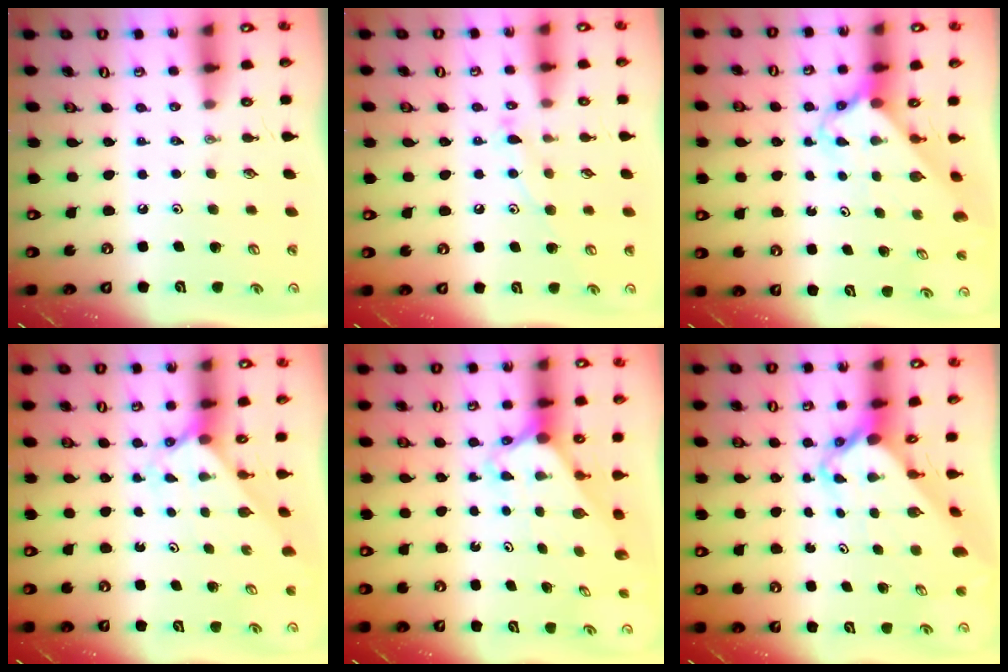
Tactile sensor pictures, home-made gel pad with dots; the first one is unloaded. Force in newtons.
{"total": 9.3, "press": 9.2, "slide": 0.7}
{"total": 2.5, "press": 2.5, "slide": 0.2}
{"total": 1.9, "press": 1.9, "slide": 0.1}
{"total": 2.3, "press": 2.3, "slide": 0.2}
{"total": 3.4, "press": 3.4, "slide": 0.3}